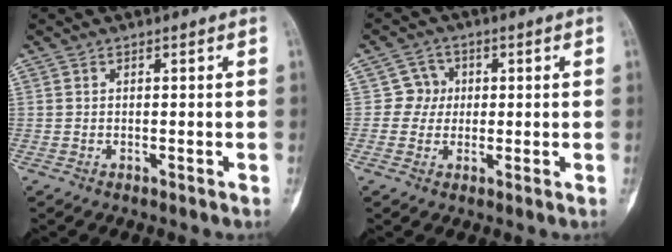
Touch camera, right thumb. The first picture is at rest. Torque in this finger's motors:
{"motor_torque": [-0.09, -0.13, 0.34, -0.18, 0.08]}